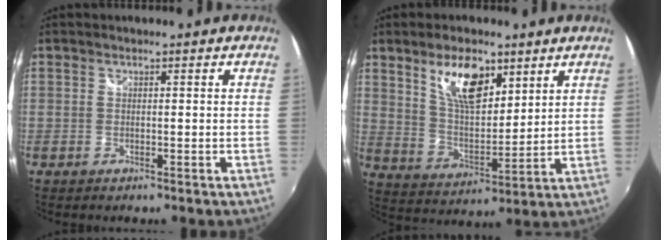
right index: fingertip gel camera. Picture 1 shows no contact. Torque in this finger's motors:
{"motor_torque": [0.44, 0.34, 0.34, 0.12]}